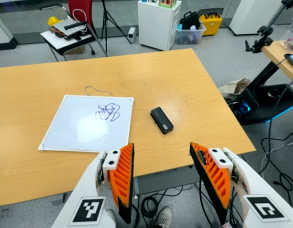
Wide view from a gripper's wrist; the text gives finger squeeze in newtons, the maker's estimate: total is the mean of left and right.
{"total": 0.0}